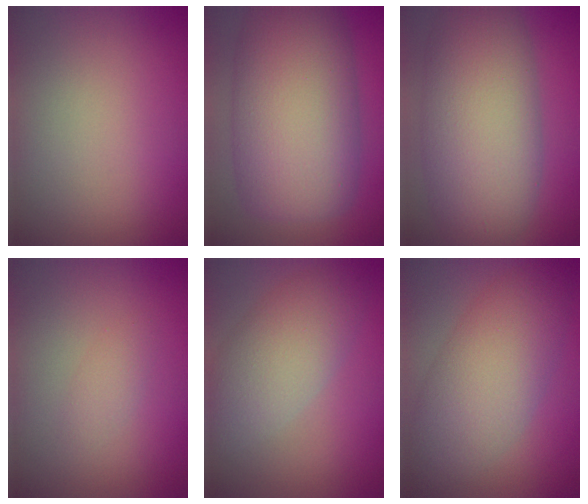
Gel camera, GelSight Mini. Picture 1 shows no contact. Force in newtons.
{"total": 13.3, "press": 13.3, "slide": 0.3}
{"total": 10.7, "press": 10.7, "slide": 0.5}
{"total": 1.1, "press": 1.1, "slide": 0.1}
{"total": 5.5, "press": 5.4, "slide": 0.5}
{"total": 7.2, "press": 7.2, "slide": 0.1}